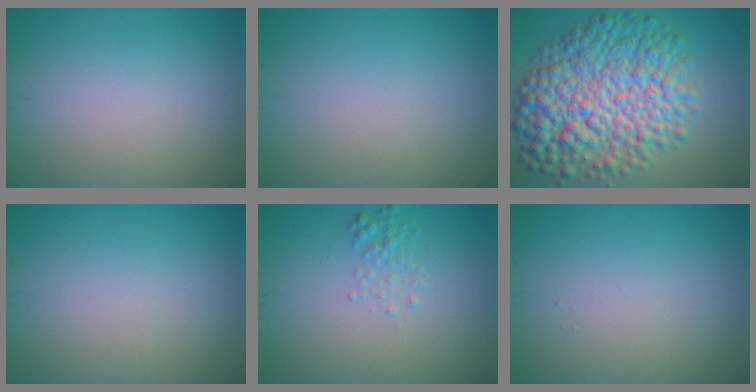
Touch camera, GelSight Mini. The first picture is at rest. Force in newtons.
{"total": 0.0}
{"total": 12.2, "press": 12.2, "slide": 0.2}
{"total": 0.0}
{"total": 1.4, "press": 1.4, "slide": 0.1}
{"total": 0.0}